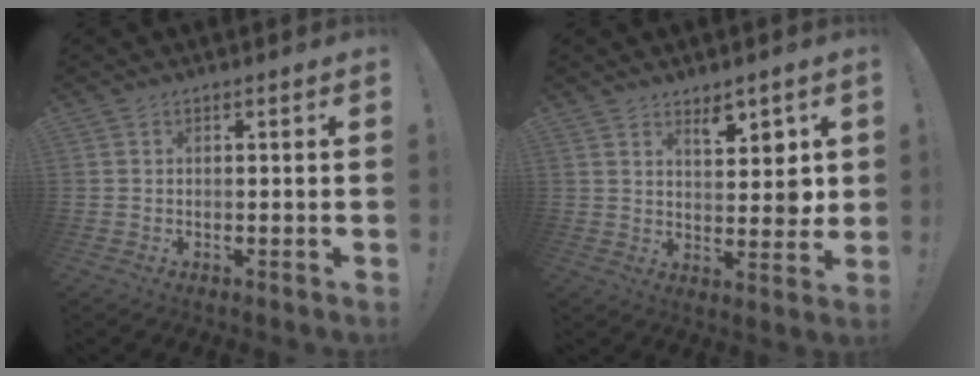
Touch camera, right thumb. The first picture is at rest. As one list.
[{"total": 7.0, "force": [4.7, 3.5, 3.9], "torque": [-0.032, -0.037, 0.079]}]